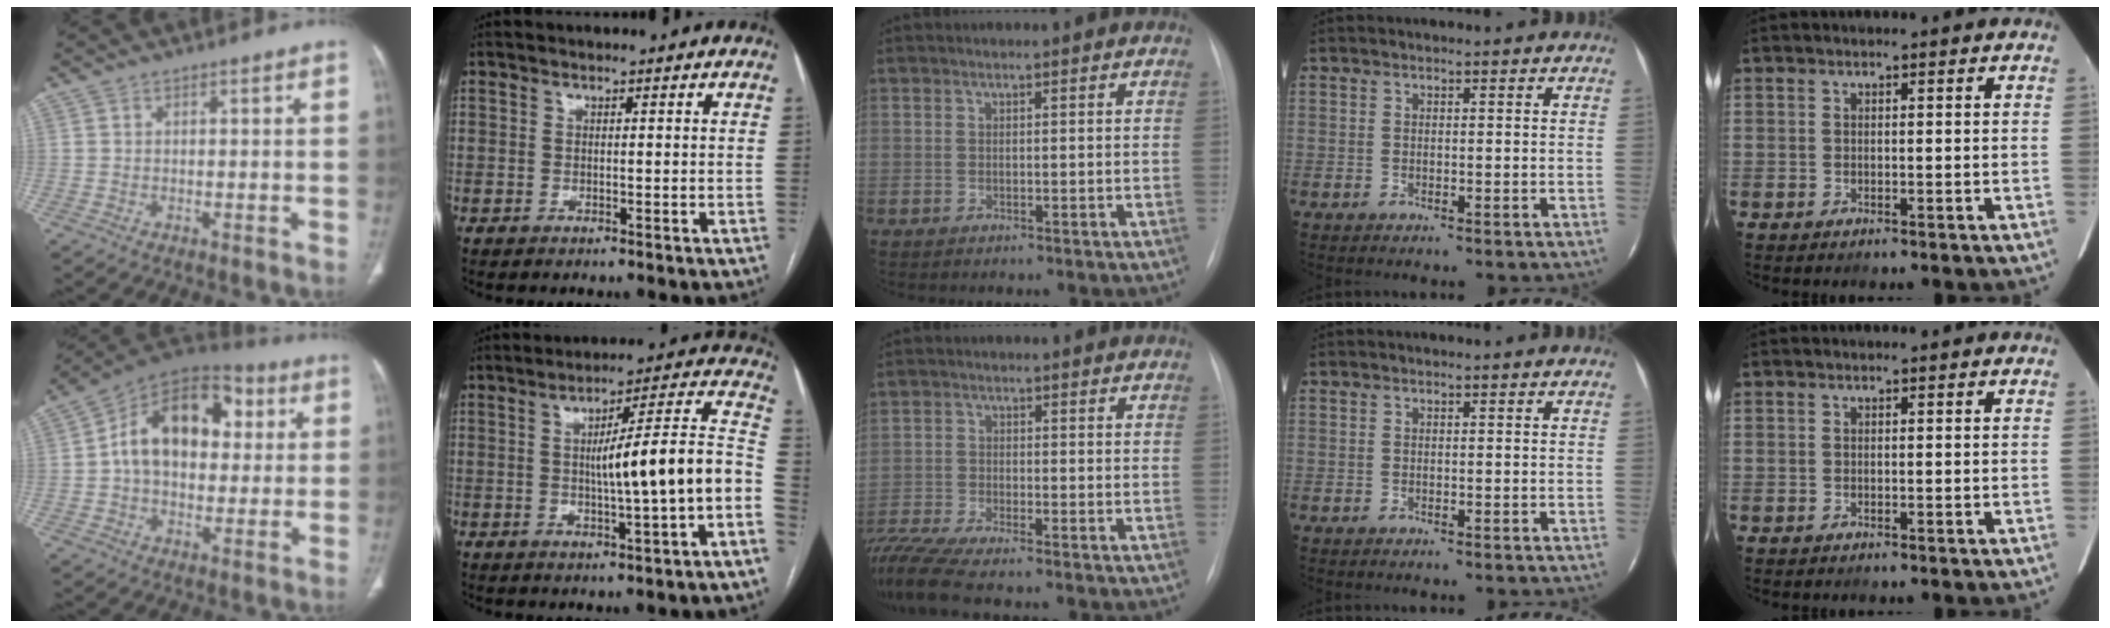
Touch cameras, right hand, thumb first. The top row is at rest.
{"thumb": {"total": 18.8, "force": [3.0, 12.6, 13.6], "torque": [-0.181, 0.027, 0.039]}, "index": {"total": 14.3, "force": [-2.4, 0.0, 14.1], "torque": [-0.201, 0.024, -0.035]}, "middle": {"total": 8.3, "force": [-7.4, -0.7, 3.7], "torque": [-0.071, -0.019, -0.130]}}